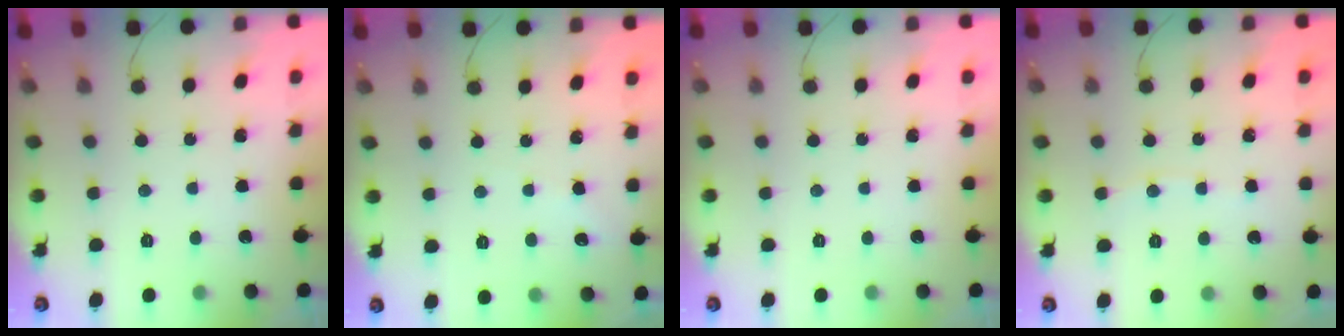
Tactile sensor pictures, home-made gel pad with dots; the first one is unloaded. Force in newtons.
{"total": 2.7, "press": 2.6, "slide": 0.5}
{"total": 0.0}
{"total": 3.6, "press": 3.6, "slide": 0.5}